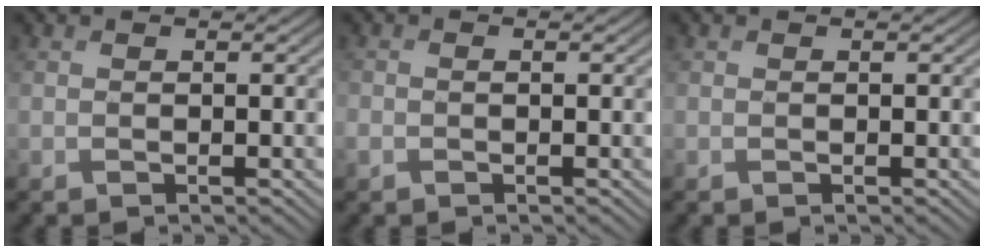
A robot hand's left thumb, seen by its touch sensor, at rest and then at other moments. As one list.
[{"total": 1.0, "force": [-0.6, 0.7, 0.5], "torque": [-0.015, -0.003, -0.011]}, {"total": 0.0}]